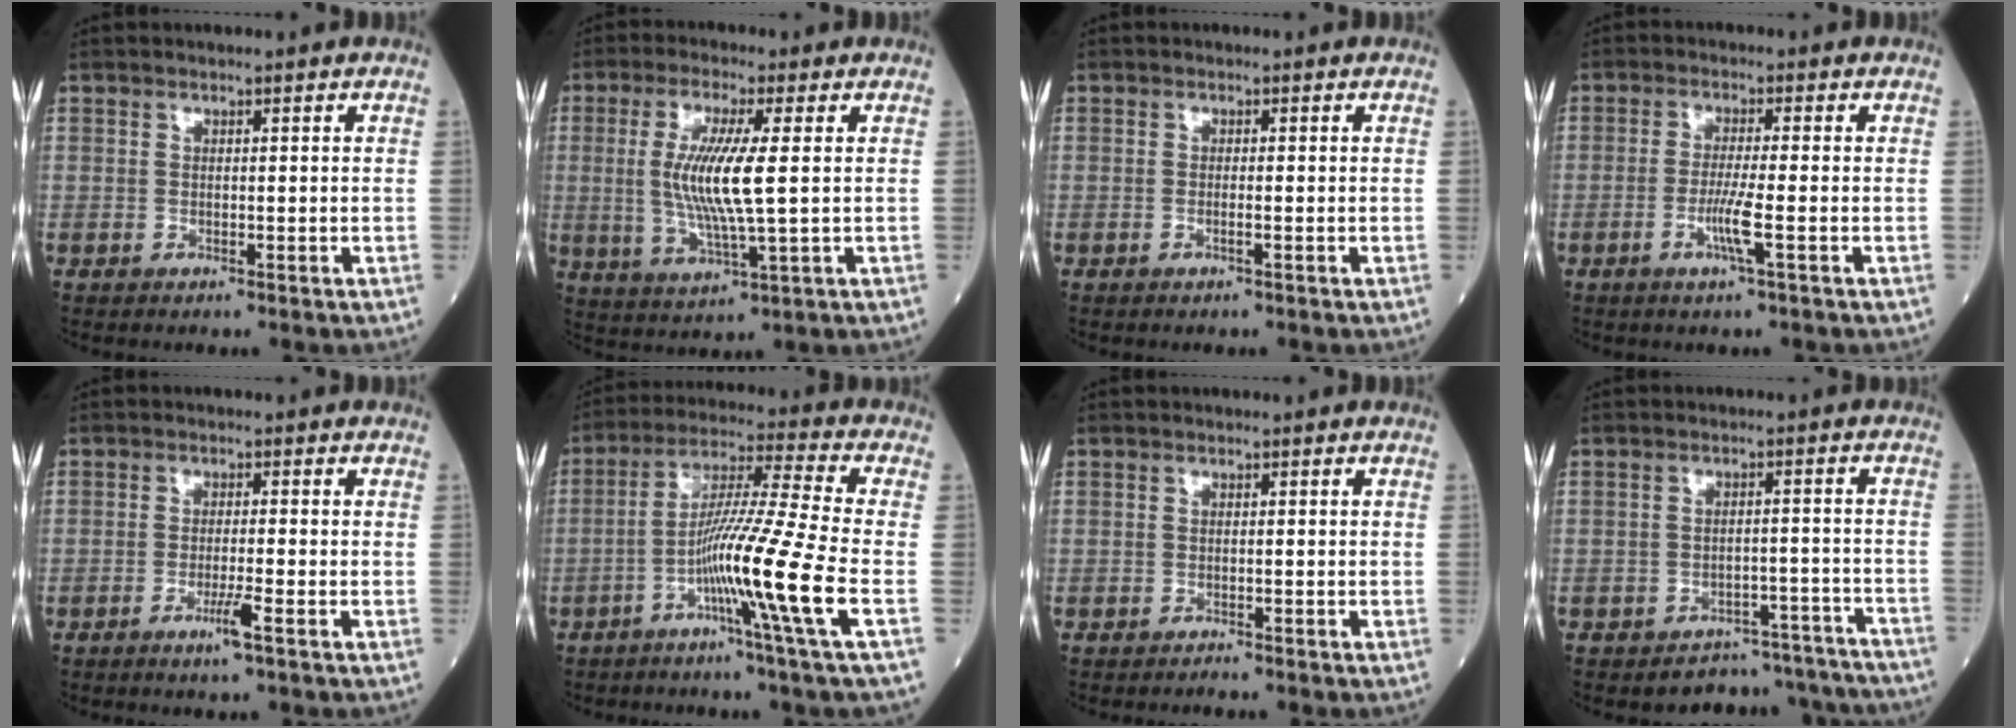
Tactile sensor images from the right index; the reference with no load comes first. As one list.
[{"total": 10.0, "force": [0.8, 0.6, 10.0], "torque": [-0.212, -0.010, 0.016]}, {"total": 0.6, "force": [-0.2, -0.1, 0.6], "torque": [-0.011, 0.002, -0.001]}, {"total": 4.1, "force": [-1.4, -0.5, 3.9], "torque": [-0.077, -0.007, -0.028]}, {"total": 3.1, "force": [-1.6, -0.4, 2.5], "torque": [-0.050, -0.005, -0.030]}, {"total": 13.1, "force": [-4.6, -2.9, 11.9], "torque": [-0.217, -0.011, -0.091]}, {"total": 1.1, "force": [-1.0, -0.1, 0.2], "torque": [-0.007, 0.000, -0.015]}, {"total": 10.5, "force": [-9.9, 3.3, 0.1], "torque": [0.032, 0.039, -0.115]}]